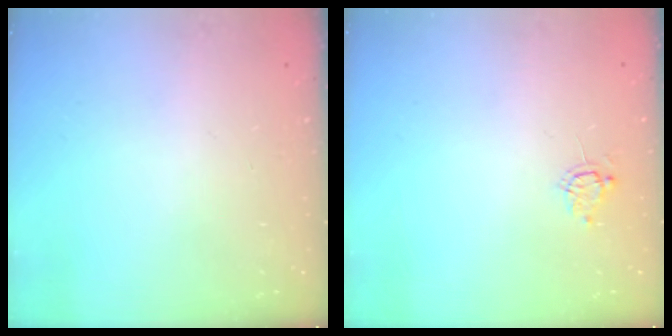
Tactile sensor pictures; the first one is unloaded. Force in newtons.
{"total": 4.5, "press": 4.4, "slide": 0.9}